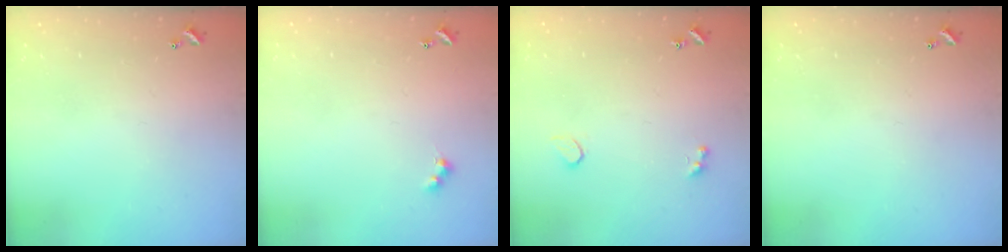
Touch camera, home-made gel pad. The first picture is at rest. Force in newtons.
{"total": 3.0, "press": 2.9, "slide": 0.5}
{"total": 2.6, "press": 2.2, "slide": 1.2}
{"total": 0.0}